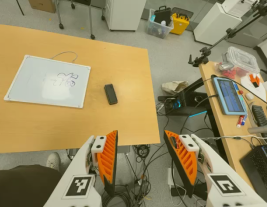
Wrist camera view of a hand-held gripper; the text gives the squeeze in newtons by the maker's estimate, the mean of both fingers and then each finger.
{"total": 0.0}